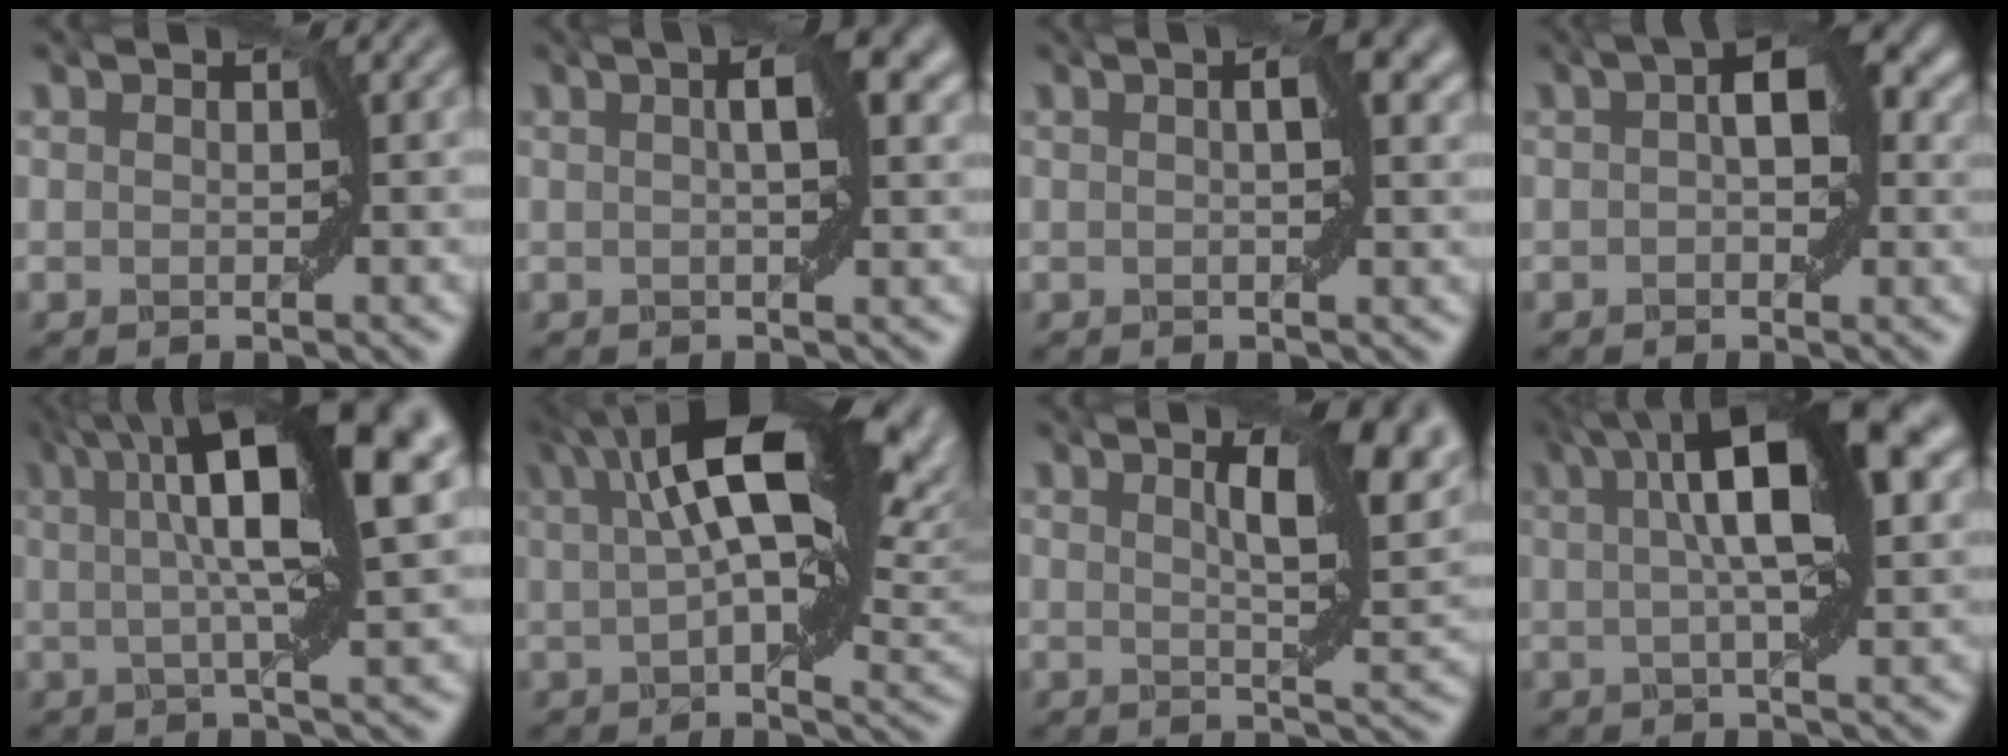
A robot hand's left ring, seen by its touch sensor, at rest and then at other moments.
{"total": 4.2, "force": [1.1, 1.1, 4.0], "torque": [-0.066, 0.005, 0.010]}
{"total": 3.1, "force": [0.7, 0.9, 2.9], "torque": [-0.050, 0.002, 0.005]}
{"total": 6.0, "force": [1.7, 2.8, 5.0], "torque": [-0.068, 0.011, 0.014]}
{"total": 11.7, "force": [3.8, 1.9, 10.9], "torque": [-0.149, 0.017, 0.057]}
{"total": 14.8, "force": [5.7, 4.8, 12.8], "torque": [-0.197, 0.018, 0.087]}
{"total": 7.5, "force": [2.7, 1.9, 6.8], "torque": [-0.102, 0.006, 0.043]}
{"total": 10.9, "force": [3.8, 2.7, 9.9], "torque": [-0.142, 0.014, 0.052]}